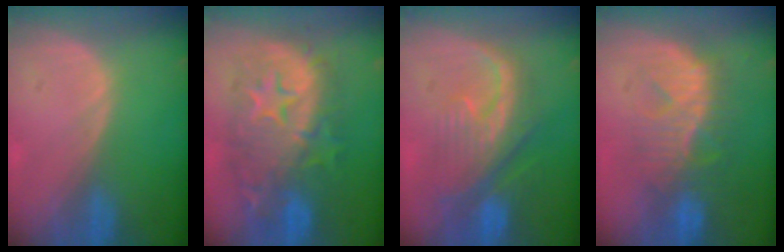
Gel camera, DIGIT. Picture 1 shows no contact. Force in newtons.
{"total": 12.6, "press": 12.6, "slide": 1.1}
{"total": 9.4, "press": 9.0, "slide": 2.7}
{"total": 9.0, "press": 8.6, "slide": 2.5}